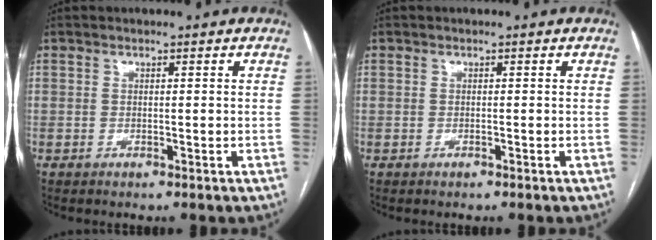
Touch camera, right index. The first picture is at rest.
{"total": 0.0}